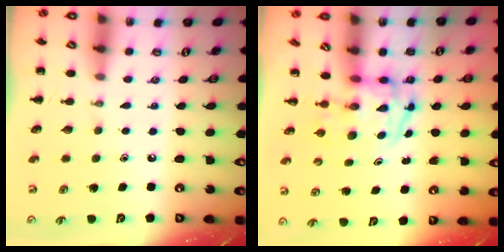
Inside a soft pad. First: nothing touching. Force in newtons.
{"total": 3.8, "press": 3.8, "slide": 0.7}